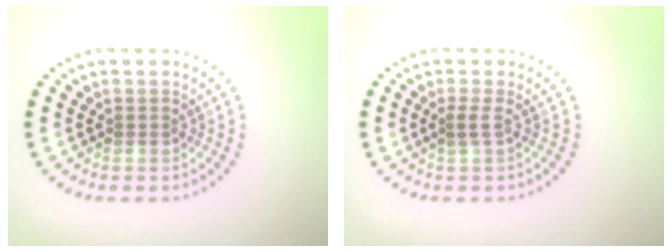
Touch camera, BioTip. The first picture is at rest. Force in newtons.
{"total": 1.0, "press": 0.8, "slide": 0.5}